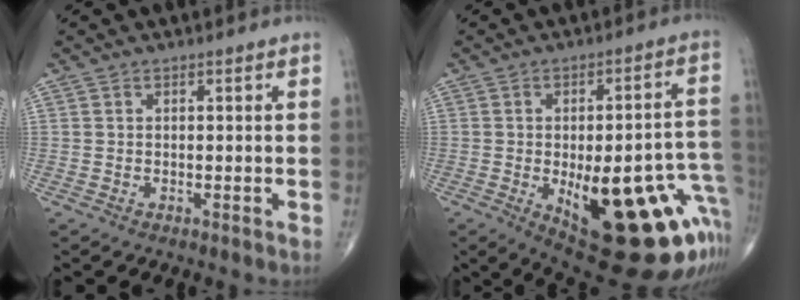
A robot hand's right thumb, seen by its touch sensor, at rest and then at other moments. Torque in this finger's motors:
{"motor_torque": [2.59, 2.42, 2.02, -0.51, 0.52]}